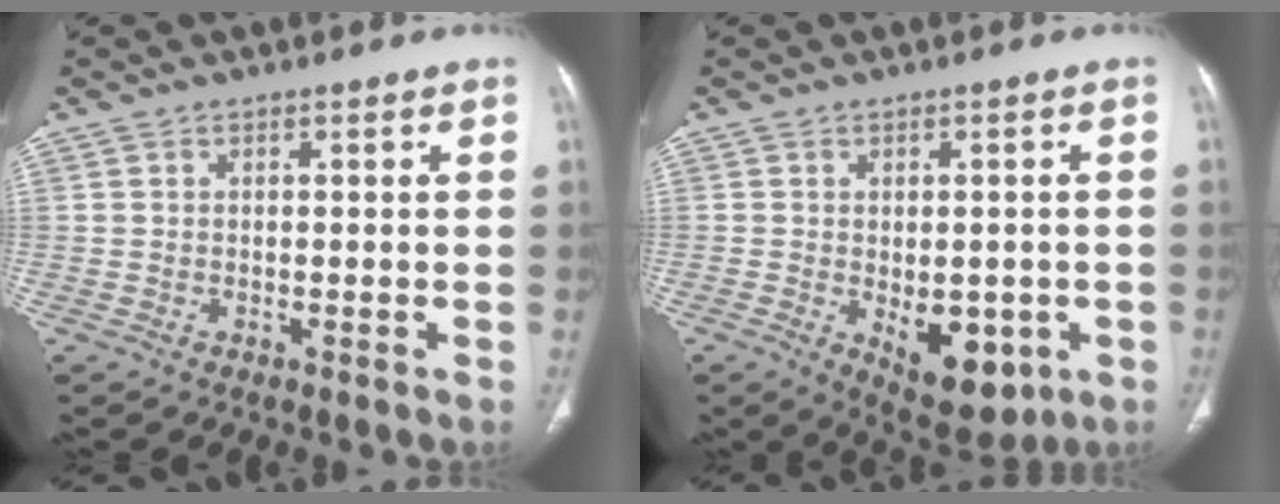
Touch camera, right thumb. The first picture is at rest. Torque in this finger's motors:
{"motor_torque": [-0.55, 0.43, 0.47, 0.51, 0.04]}